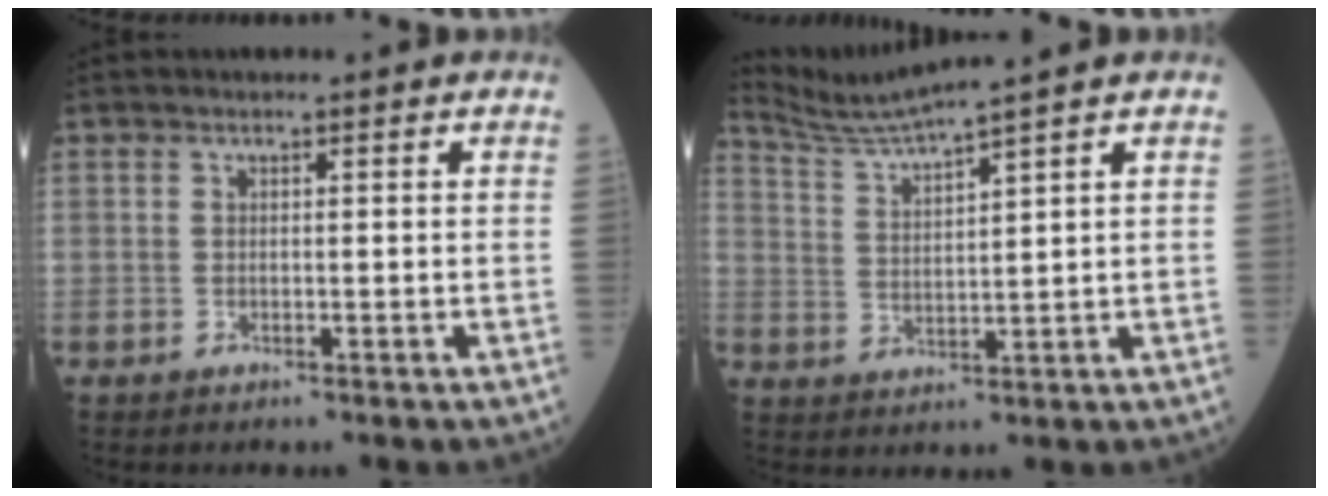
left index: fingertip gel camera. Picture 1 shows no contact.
{"total": 6.0, "force": [5.4, -2.5, 1.1], "torque": [-0.043, -0.008, 0.117]}